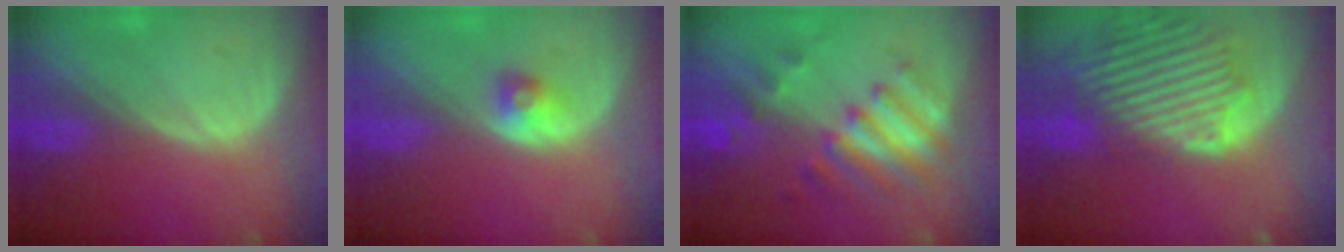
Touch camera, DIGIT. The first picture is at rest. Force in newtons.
{"total": 2.4, "press": 2.3, "slide": 0.8}
{"total": 7.9, "press": 7.6, "slide": 1.9}
{"total": 14.0, "press": 11.9, "slide": 7.4}